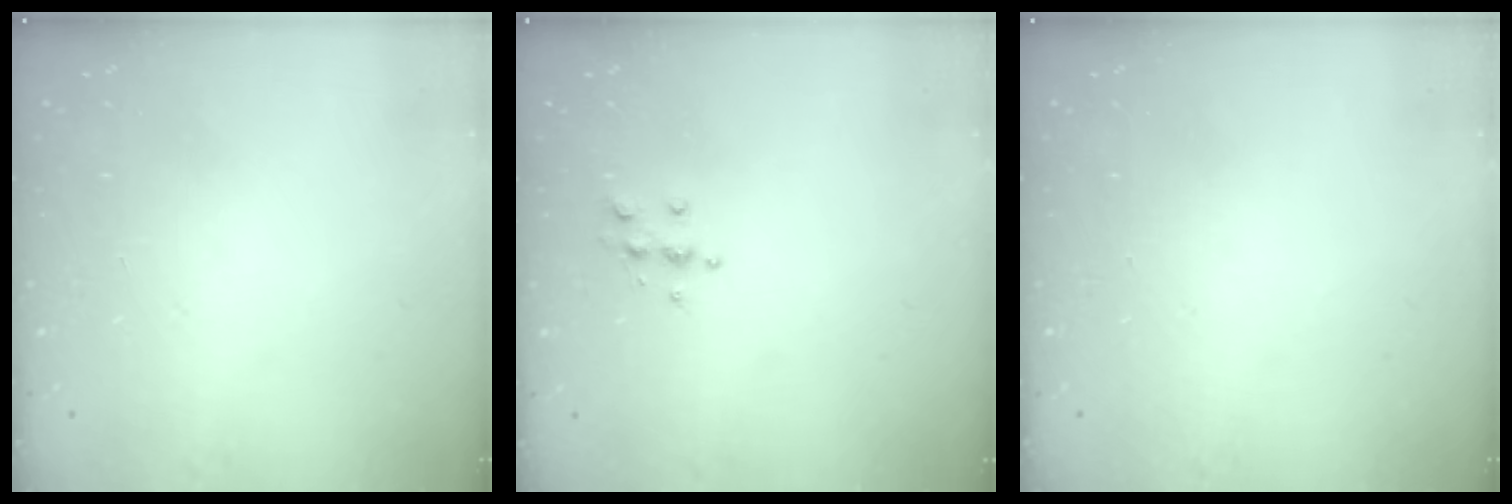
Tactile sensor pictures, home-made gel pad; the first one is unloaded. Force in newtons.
{"total": 5.1, "press": 5.1, "slide": 0.3}
{"total": 0.0}